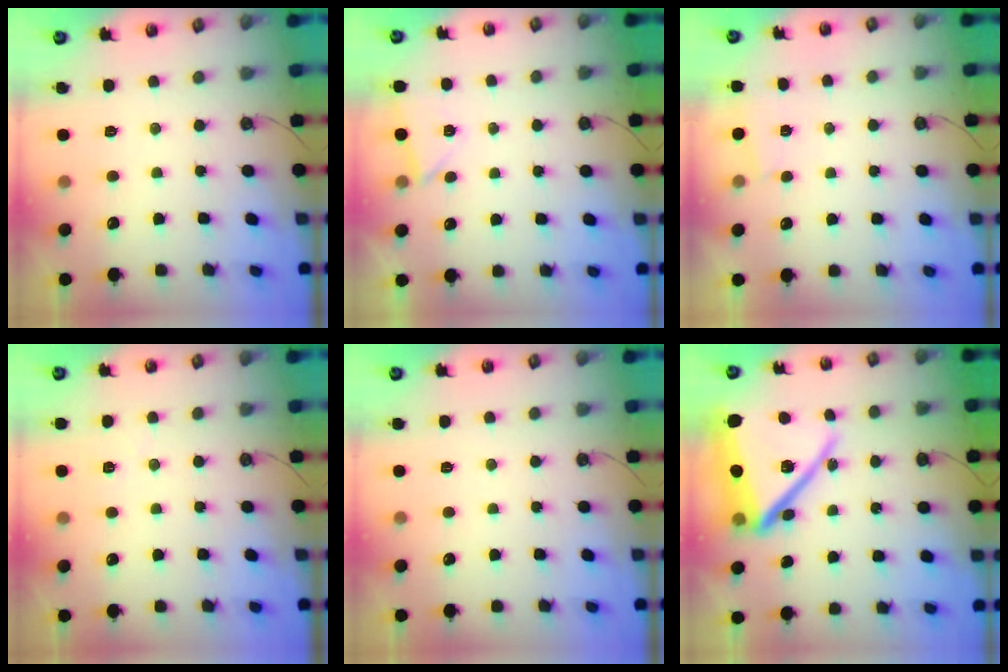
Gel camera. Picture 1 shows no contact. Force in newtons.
{"total": 3.8, "press": 2.8, "slide": 2.6}
{"total": 1.1, "press": 1.1, "slide": 0.1}
{"total": 2.5, "press": 2.3, "slide": 0.9}
{"total": 0.0}
{"total": 23.0, "press": 22.9, "slide": 1.8}